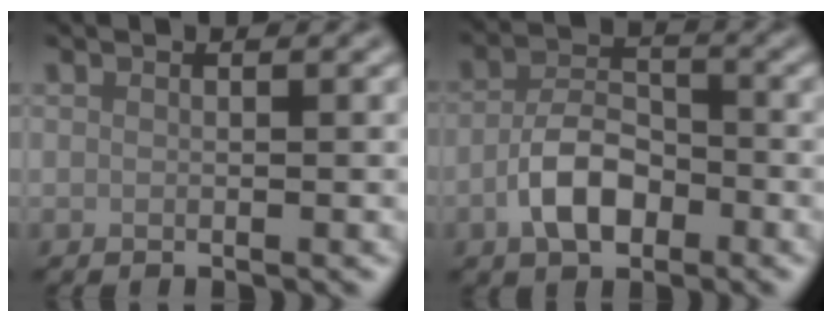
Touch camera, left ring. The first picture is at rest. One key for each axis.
{"total": 4.9, "fx": -2.0, "fy": 2.9, "fz": 3.4, "tx": -0.065, "ty": 0.005, "tz": -0.042}